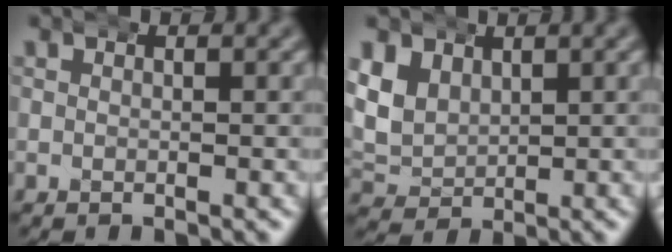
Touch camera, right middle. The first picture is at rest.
{"total": 7.2, "force": [0.9, 6.5, 3.0], "torque": [-0.100, -0.008, 0.012]}